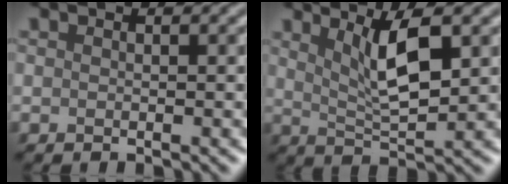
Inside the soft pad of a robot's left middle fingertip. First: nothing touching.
{"total": 4.7, "force": [1.9, 1.1, 4.1], "torque": [-0.077, -0.006, 0.038]}